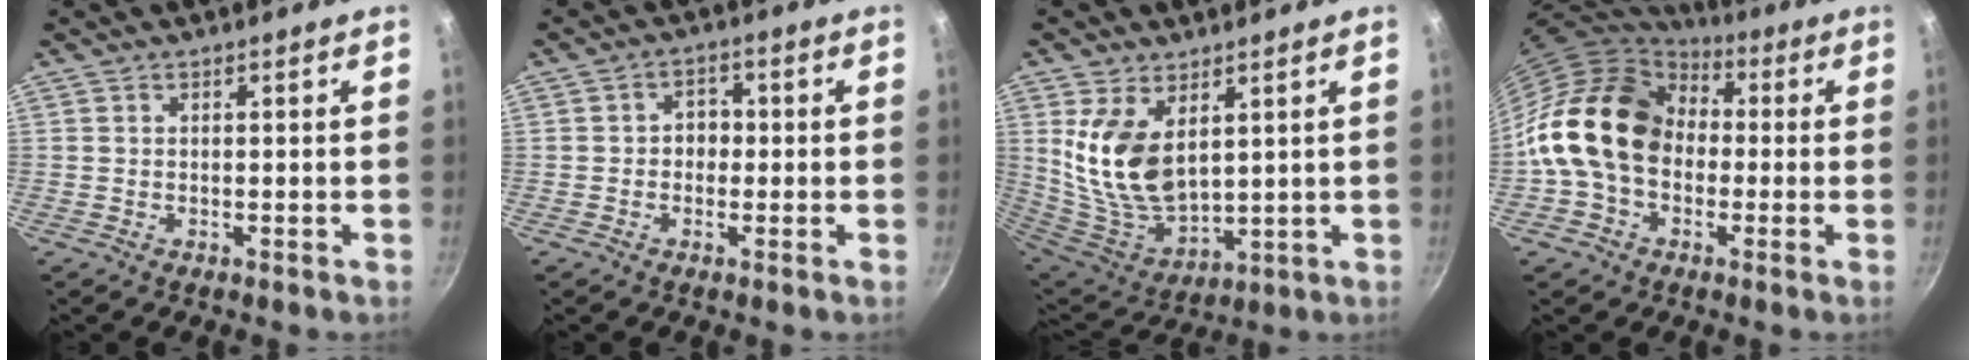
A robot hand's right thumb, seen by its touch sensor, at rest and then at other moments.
{"total": 3.3, "force": [-0.4, 2.8, 1.8], "torque": [0.000, 0.010, -0.010]}
{"total": 14.2, "force": [4.3, 8.2, 10.7], "torque": [-0.197, -0.048, 0.101]}
{"total": 18.1, "force": [-0.4, 13.9, 11.6], "torque": [-0.179, 0.046, -0.021]}